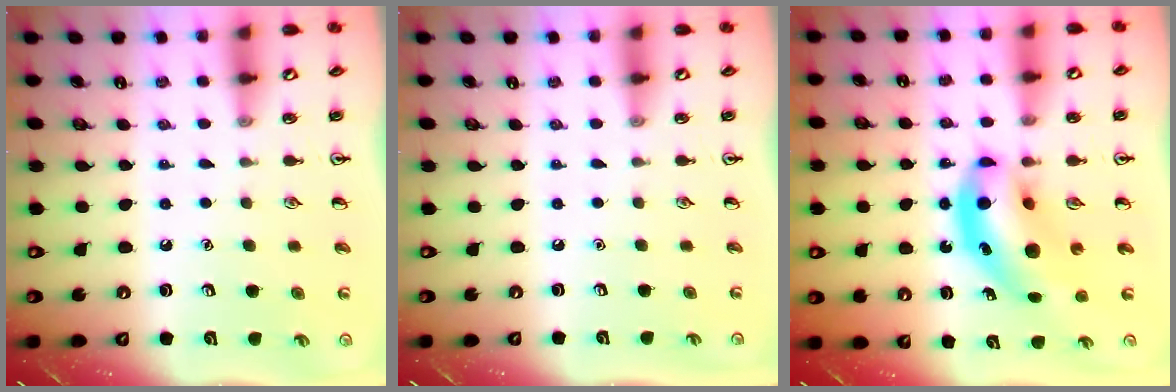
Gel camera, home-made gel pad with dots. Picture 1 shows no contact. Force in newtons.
{"total": 0.0}
{"total": 13.2, "press": 12.6, "slide": 3.9}